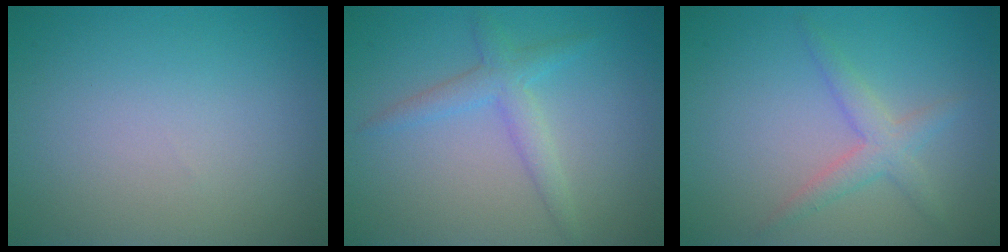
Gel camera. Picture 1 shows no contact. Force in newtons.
{"total": 2.5, "press": 2.5, "slide": 0.1}
{"total": 2.4, "press": 2.4, "slide": 0.1}